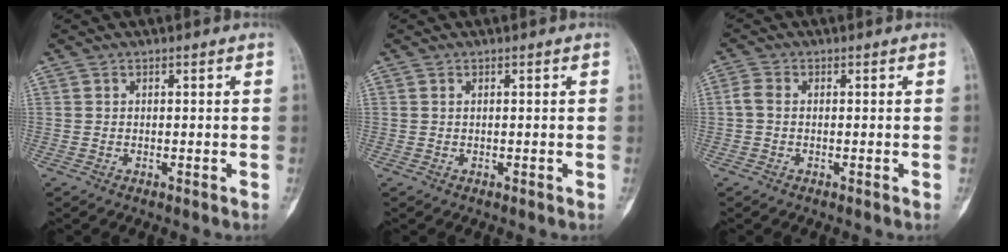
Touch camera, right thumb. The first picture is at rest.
{"total": 0.0}
{"total": 2.2, "force": [-0.2, 1.4, 1.6], "torque": [-0.037, 0.003, -0.011]}